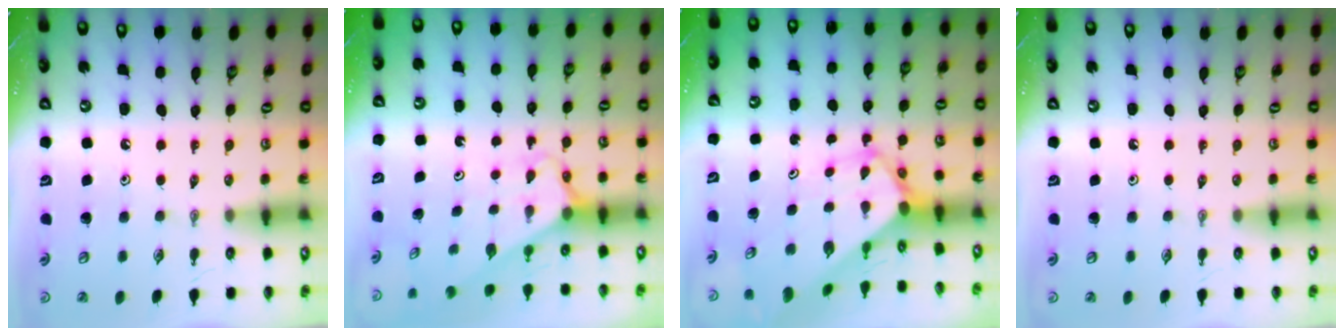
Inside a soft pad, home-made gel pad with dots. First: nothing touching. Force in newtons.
{"total": 2.7, "press": 2.7, "slide": 0.1}
{"total": 4.7, "press": 4.7, "slide": 0.4}
{"total": 0.0}